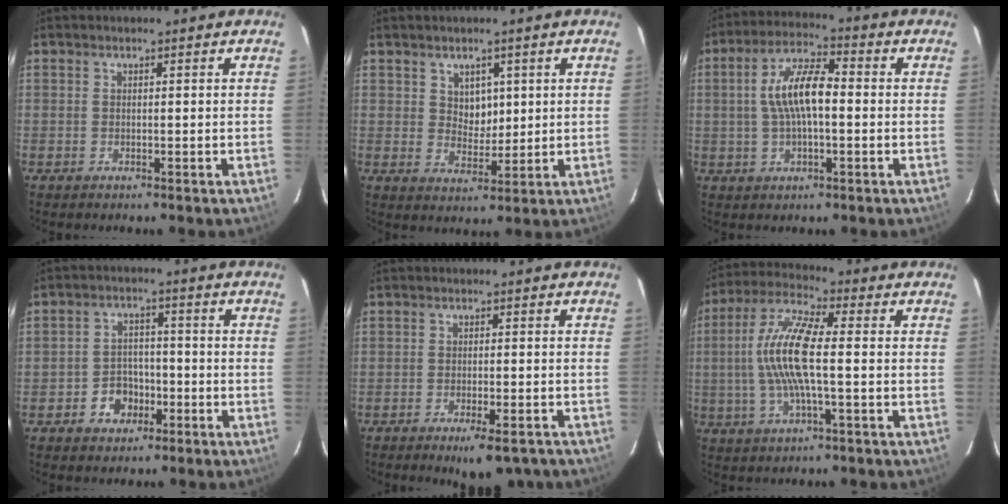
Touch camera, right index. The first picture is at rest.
{"total": 4.4, "force": [1.8, 3.5, 1.9], "torque": [-0.027, 0.002, 0.038]}
{"total": 9.7, "force": [0.0, 3.6, 9.0], "torque": [-0.174, 0.017, 0.001]}
{"total": 5.7, "force": [-2.9, 4.6, 1.8], "torque": [-0.046, 0.018, -0.034]}
{"total": 7.2, "force": [-5.3, 2.2, 4.3], "torque": [-0.073, -0.008, -0.069]}
{"total": 12.2, "force": [-0.5, 2.5, 11.9], "torque": [-0.242, 0.008, -0.015]}